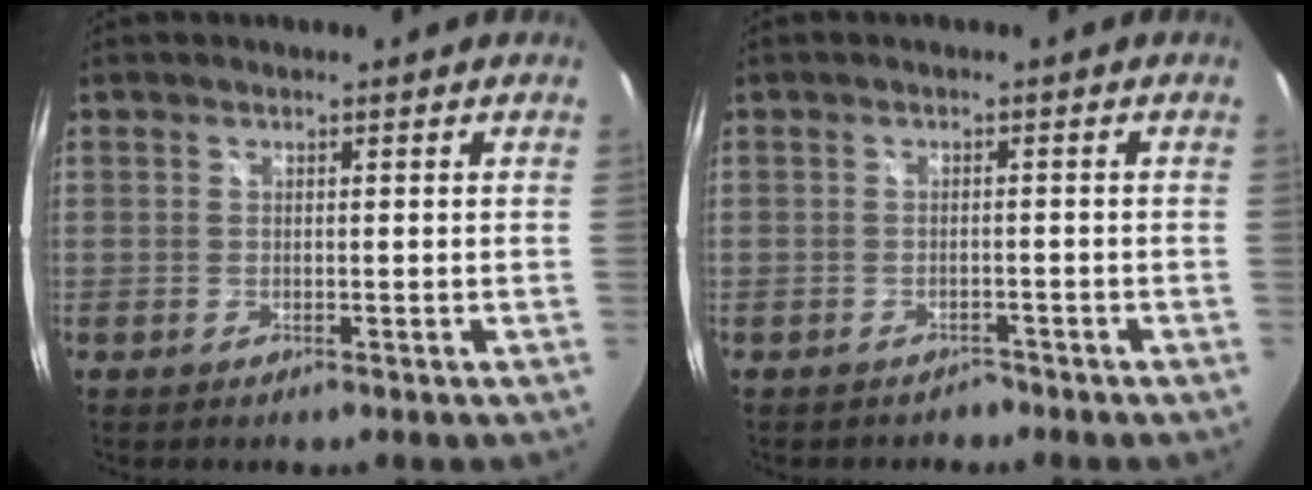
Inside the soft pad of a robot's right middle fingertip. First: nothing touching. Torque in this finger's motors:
{"motor_torque": [-0.32, 0.03, -0.06, -0.01]}